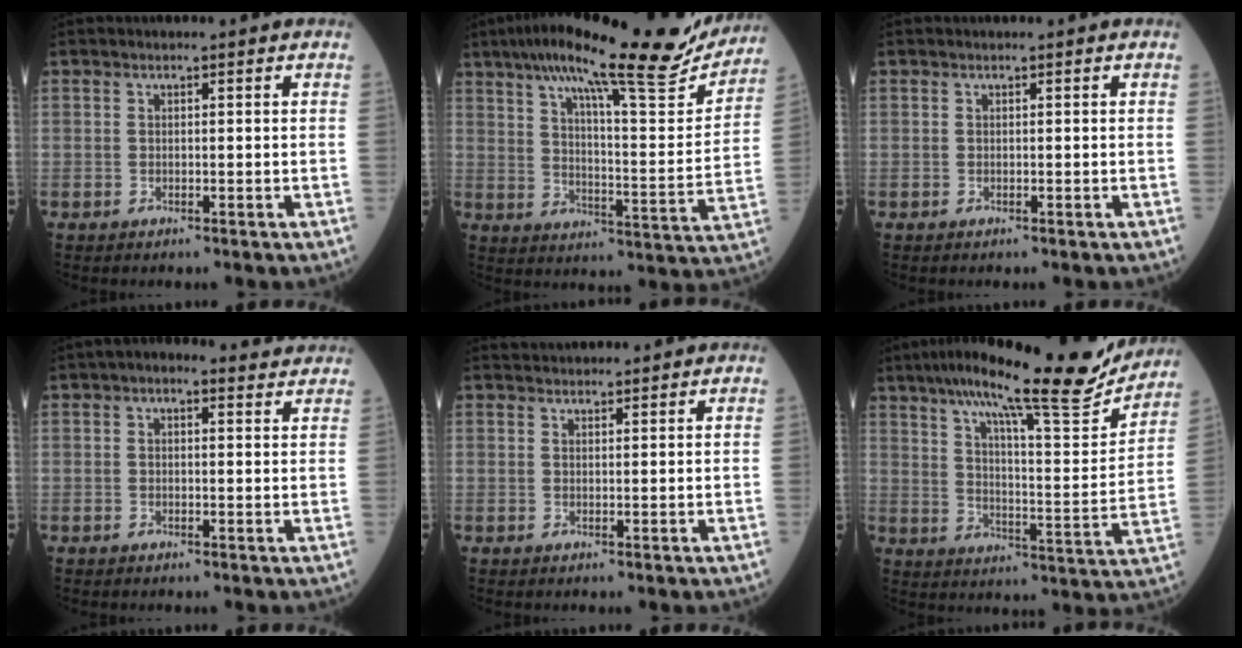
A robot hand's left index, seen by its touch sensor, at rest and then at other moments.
{"total": 24.2, "force": [20.3, 2.4, 12.9], "torque": [-0.203, -0.018, 0.275]}
{"total": 0.0}
{"total": 4.2, "force": [3.2, 1.8, 2.1], "torque": [-0.029, 0.025, 0.036]}
{"total": 3.6, "force": [3.5, 0.5, 0.6], "torque": [-0.008, 0.031, 0.054]}
{"total": 21.9, "force": [18.7, 1.7, 11.2], "torque": [-0.178, -0.021, 0.261]}